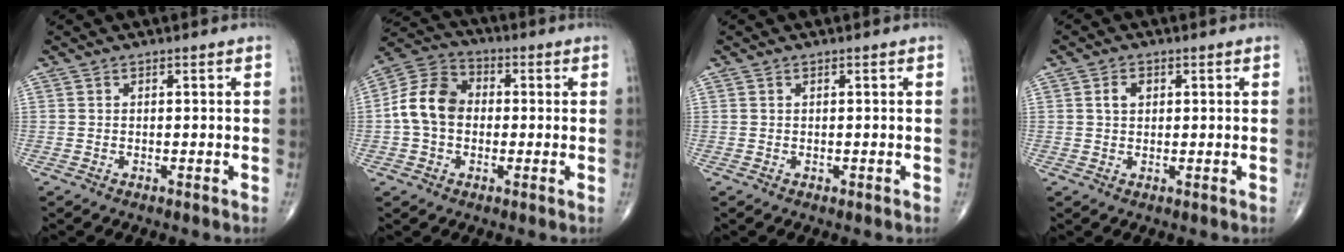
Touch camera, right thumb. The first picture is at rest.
{"total": 10.5, "force": [-0.3, 8.0, 6.8], "torque": [-0.117, 0.032, -0.018]}
{"total": 0.0}
{"total": 2.6, "force": [0.8, 1.9, 1.6], "torque": [-0.025, 0.003, 0.013]}